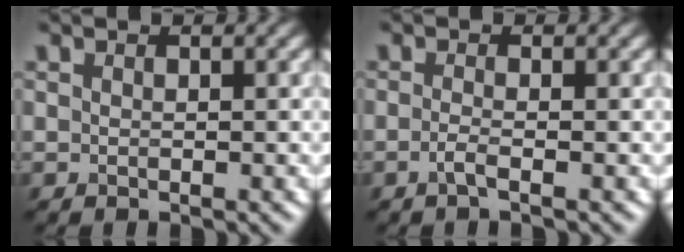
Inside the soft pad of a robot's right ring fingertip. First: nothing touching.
{"total": 1.2, "force": [-0.7, 0.0, 1.0], "torque": [-0.026, -0.001, -0.015]}